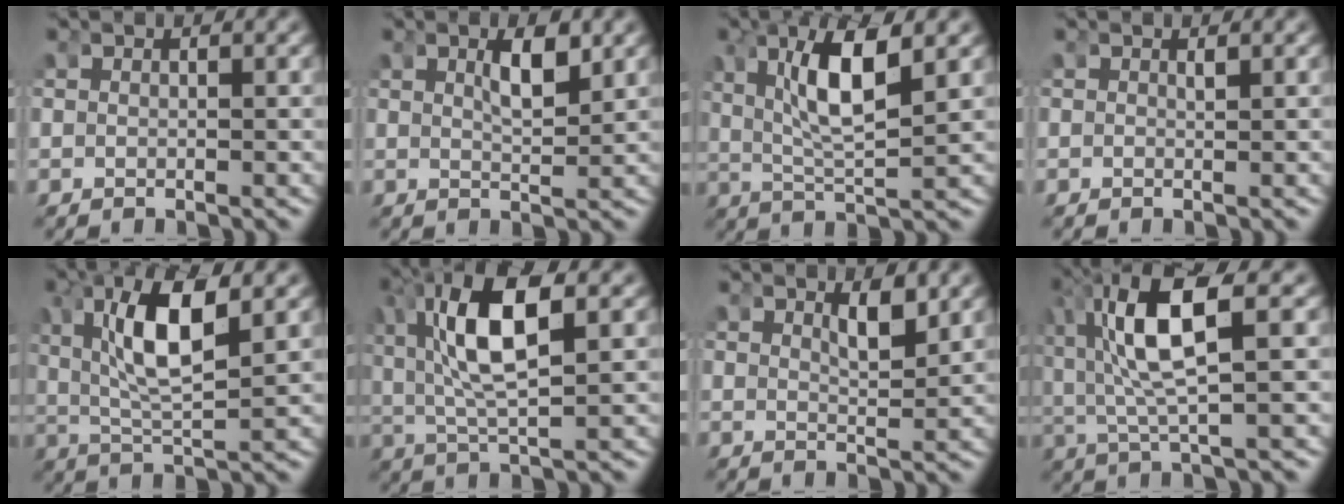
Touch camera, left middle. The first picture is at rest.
{"total": 2.7, "force": [0.8, 0.8, 2.5], "torque": [-0.042, -0.003, 0.017]}
{"total": 6.7, "force": [1.9, 2.6, 5.9], "torque": [-0.114, -0.003, 0.035]}
{"total": 0.0}
{"total": 7.7, "force": [2.1, 3.3, 6.6], "torque": [-0.134, 0.002, 0.038]}
{"total": 9.1, "force": [2.2, 4.0, 7.9], "torque": [-0.162, 0.009, 0.036]}
{"total": 2.0, "force": [1.1, 0.6, 1.6], "torque": [-0.028, -0.010, 0.021]}
{"total": 8.4, "force": [1.3, 3.8, 7.4], "torque": [-0.155, 0.004, 0.024]}